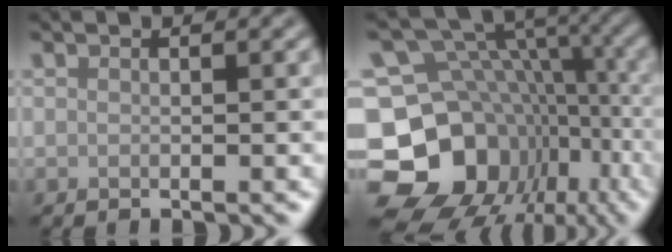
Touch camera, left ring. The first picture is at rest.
{"total": 17.5, "force": [-6.5, 13.8, 8.6], "torque": [-0.171, 0.013, -0.084]}